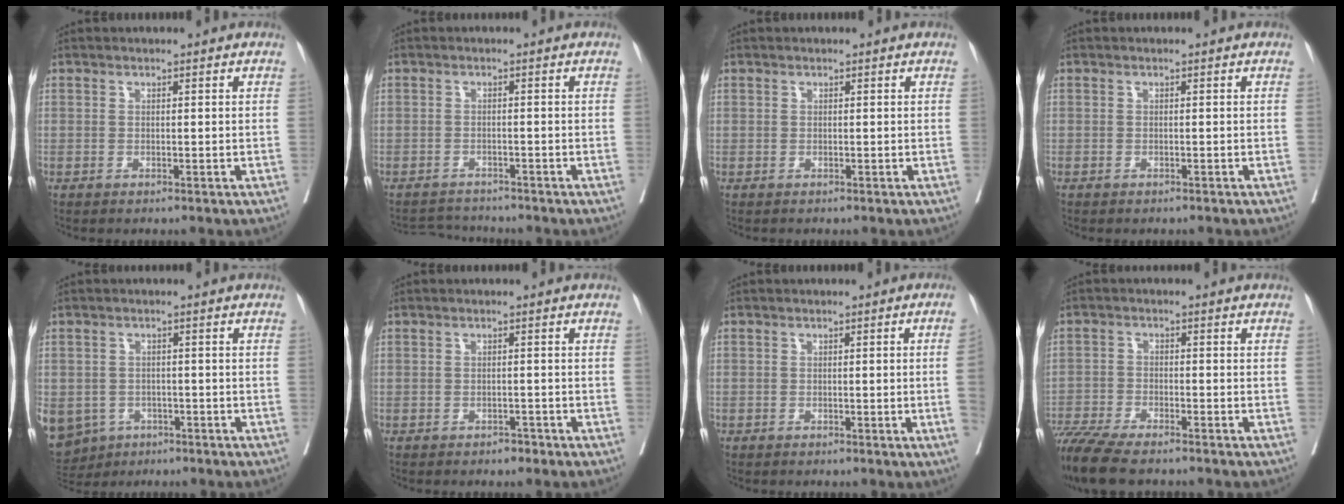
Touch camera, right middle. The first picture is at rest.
{"total": 3.5, "force": [-3.4, 0.1, -0.4], "torque": [0.005, -0.013, -0.056]}
{"total": 0.0}
{"total": 1.0, "force": [-0.9, 0.3, 0.2], "torque": [-0.010, -0.003, -0.014]}
{"total": 13.6, "force": [-6.5, 11.1, 4.6], "torque": [-0.146, -0.007, -0.081]}
{"total": 1.3, "force": [-1.0, 0.5, 0.6], "torque": [-0.010, 0.000, -0.012]}
{"total": 2.6, "force": [-0.5, -0.6, 2.4], "torque": [-0.033, -0.002, -0.007]}
{"total": 10.4, "force": [-8.7, 1.5, 5.4], "torque": [-0.095, -0.023, -0.147]}